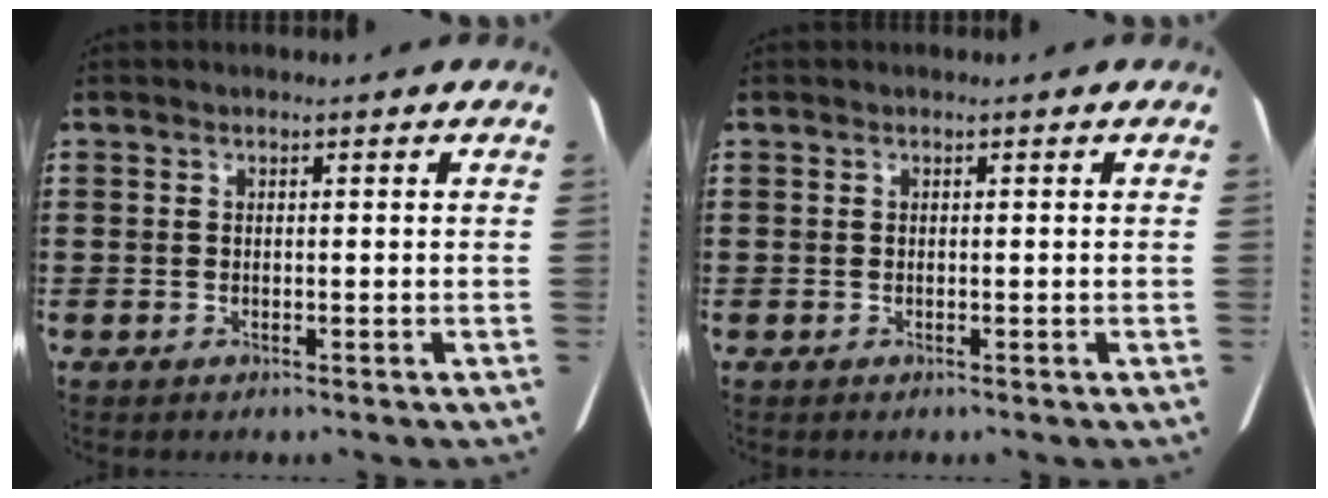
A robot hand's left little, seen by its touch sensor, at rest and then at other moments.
{"total": 0.0}